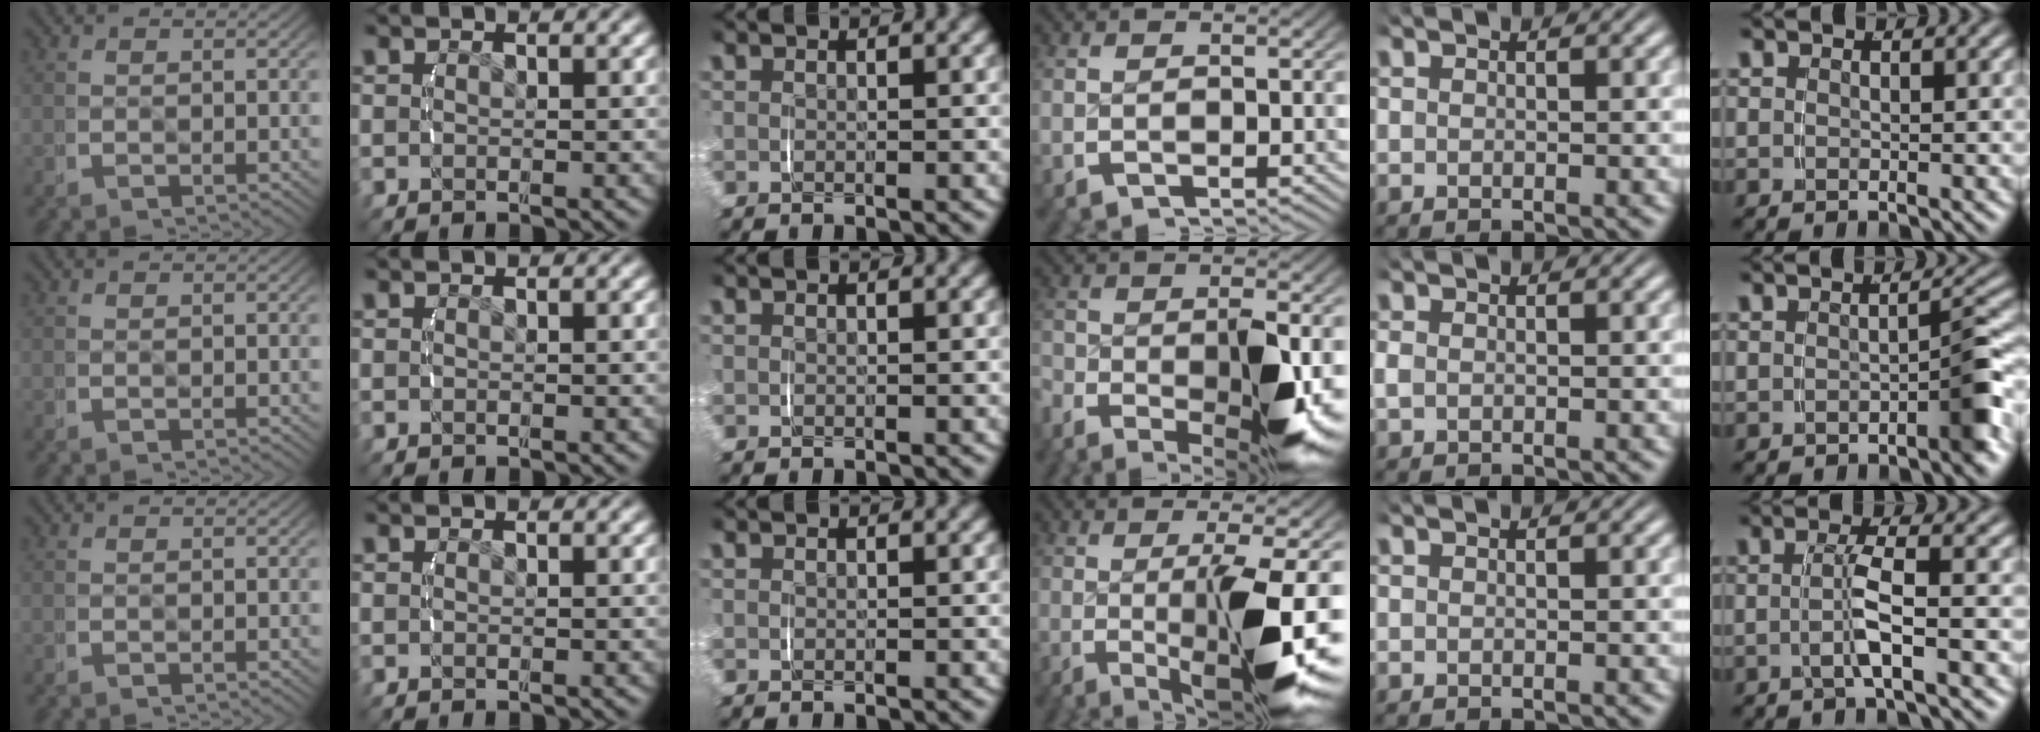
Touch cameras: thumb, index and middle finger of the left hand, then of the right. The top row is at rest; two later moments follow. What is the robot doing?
{"motion": "lift_and_place", "object": "jar lid"}